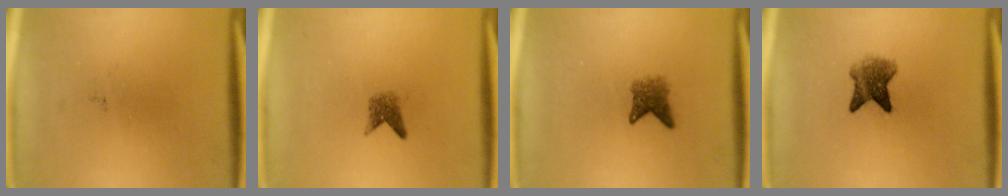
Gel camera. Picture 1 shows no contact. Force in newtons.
{"total": 1.9}
{"total": 2.8}
{"total": 5.0}